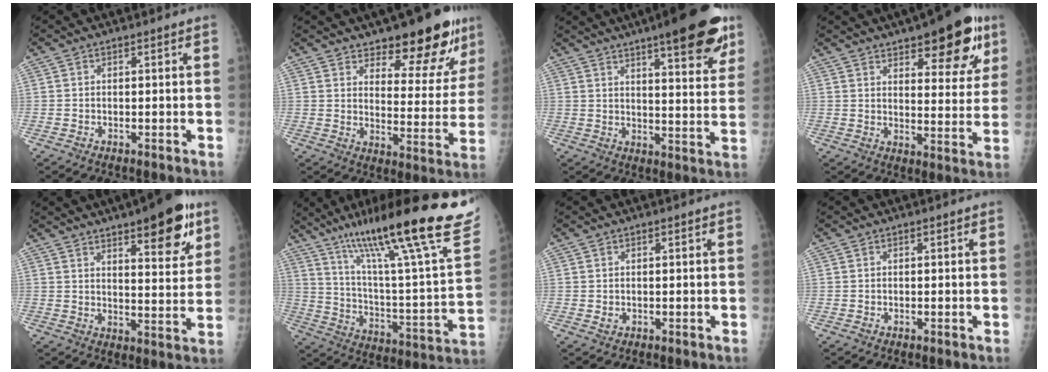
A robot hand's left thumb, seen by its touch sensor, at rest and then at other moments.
{"total": 15.8, "force": [11.1, 6.1, 9.5], "torque": [-0.069, -0.080, 0.155]}
{"total": 18.3, "force": [11.7, 4.0, 13.4], "torque": [-0.156, -0.044, 0.156]}
{"total": 16.3, "force": [9.4, 6.0, 11.9], "torque": [-0.117, -0.035, 0.130]}
{"total": 14.2, "force": [8.4, 4.1, 10.7], "torque": [-0.116, -0.041, 0.118]}
{"total": 33.6, "force": [22.5, 5.1, 24.5], "torque": [-0.340, -0.065, 0.341]}
{"total": 0.9, "force": [0.3, 0.5, 0.6], "torque": [-0.007, -0.003, 0.011]}
{"total": 0.0}